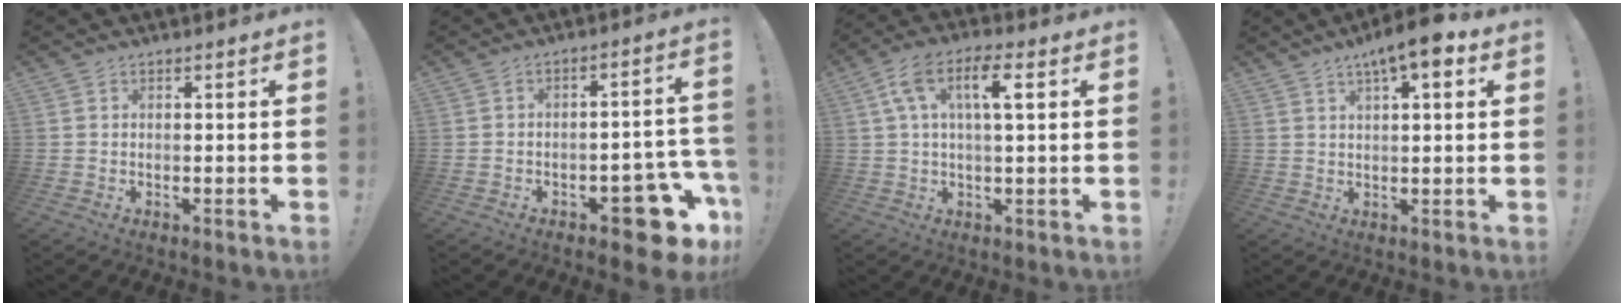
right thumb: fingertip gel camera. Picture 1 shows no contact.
{"total": 12.5, "force": [-7.4, 5.2, 8.7], "torque": [-0.083, 0.049, -0.113]}
{"total": 9.5, "force": [2.5, 2.9, 8.7], "torque": [-0.143, 0.007, 0.039]}
{"total": 7.9, "force": [4.4, 1.8, 6.3], "torque": [-0.099, -0.020, 0.072]}